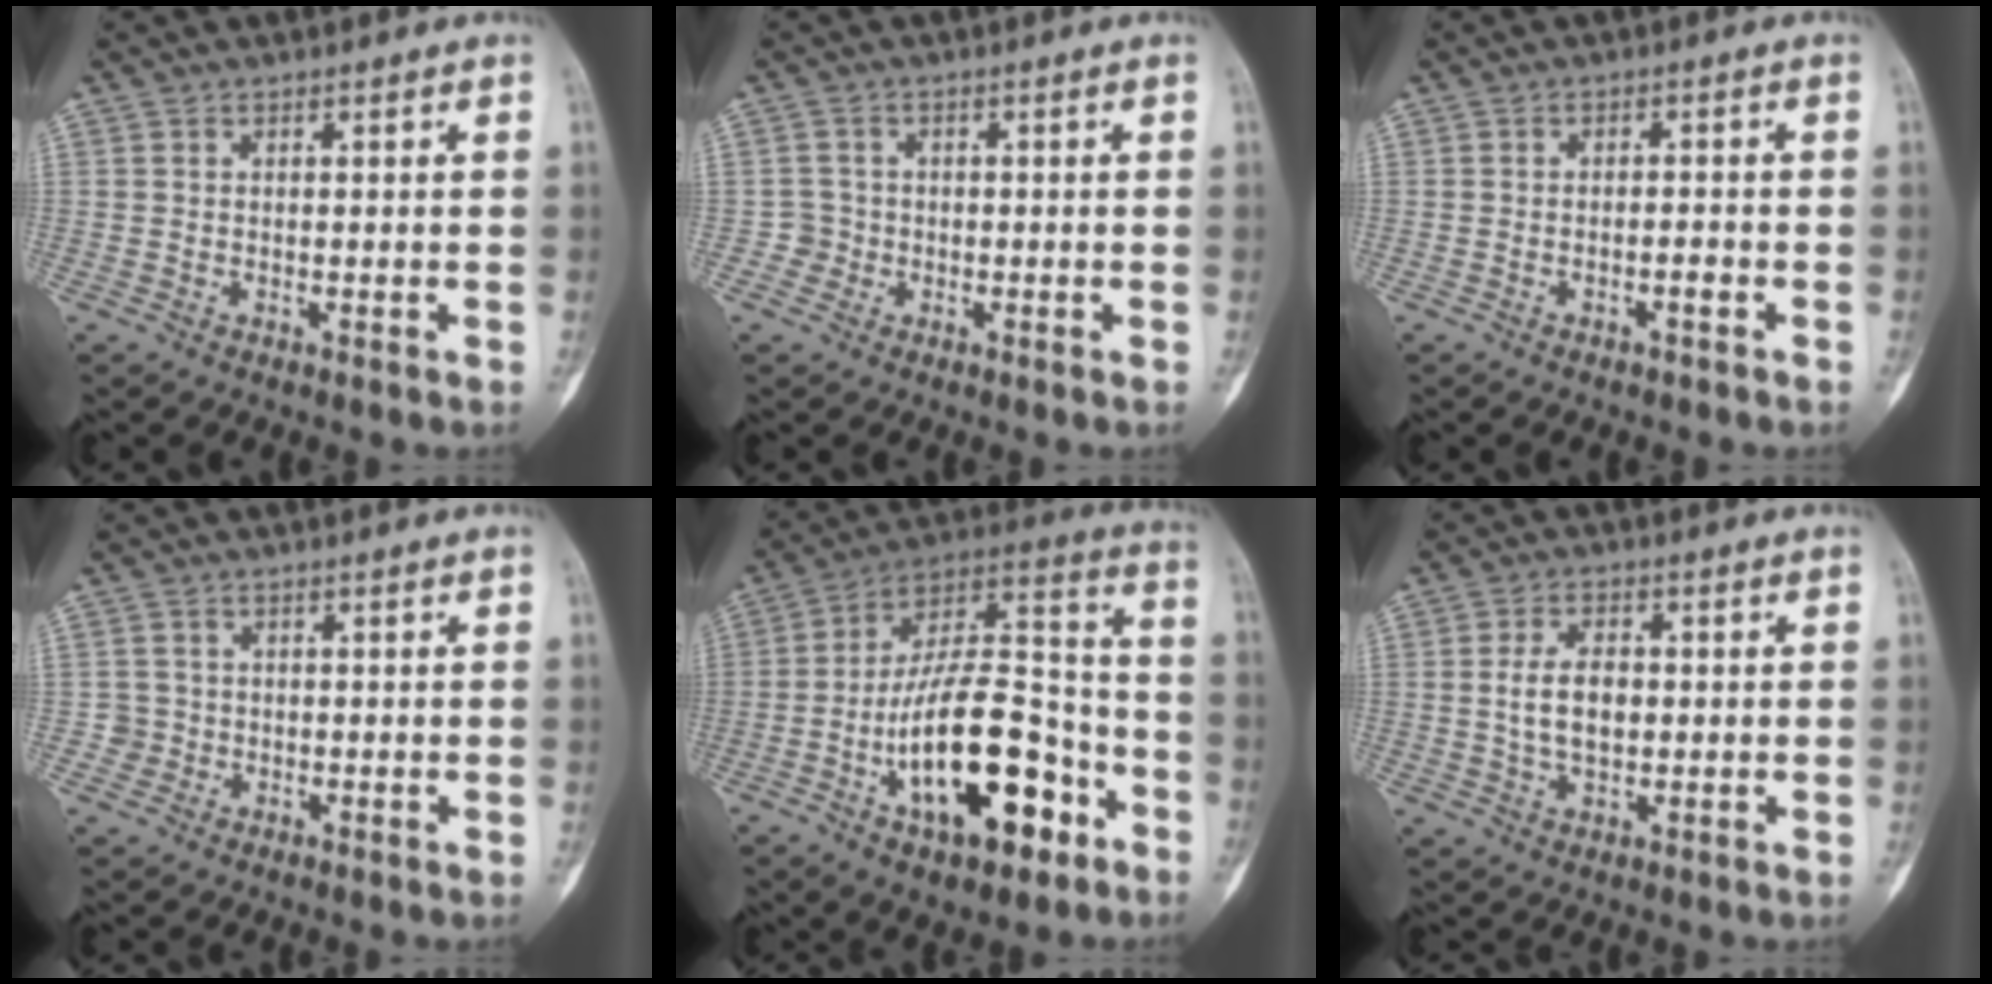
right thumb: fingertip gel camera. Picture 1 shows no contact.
{"total": 2.2, "force": [-0.7, 2.1, -0.2], "torque": [0.020, 0.011, -0.020]}
{"total": 1.7, "force": [-1.0, 0.5, 1.4], "torque": [-0.022, 0.011, -0.015]}
{"total": 2.0, "force": [-0.5, 1.9, -0.3], "torque": [0.022, 0.010, -0.015]}
{"total": 23.4, "force": [-8.8, 10.4, 19.1], "torque": [-0.301, 0.068, -0.137]}
{"total": 6.6, "force": [0.1, 4.0, 5.3], "torque": [-0.089, 0.006, 0.002]}